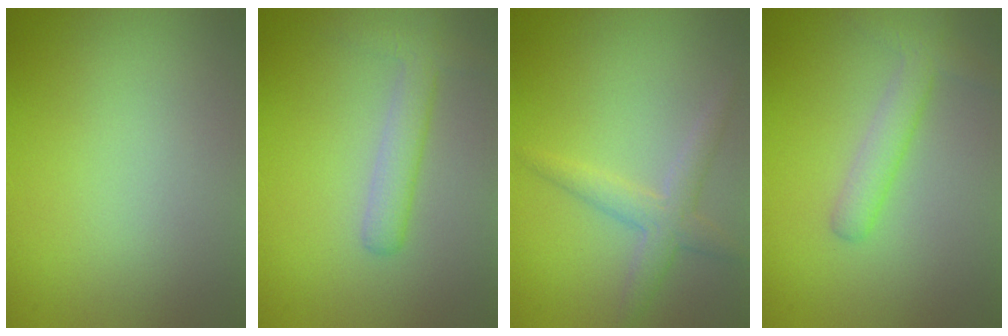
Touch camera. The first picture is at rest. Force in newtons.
{"total": 2.3, "press": 2.3, "slide": 0.1}
{"total": 2.7, "press": 2.7, "slide": 0.2}
{"total": 2.6, "press": 2.6, "slide": 0.1}